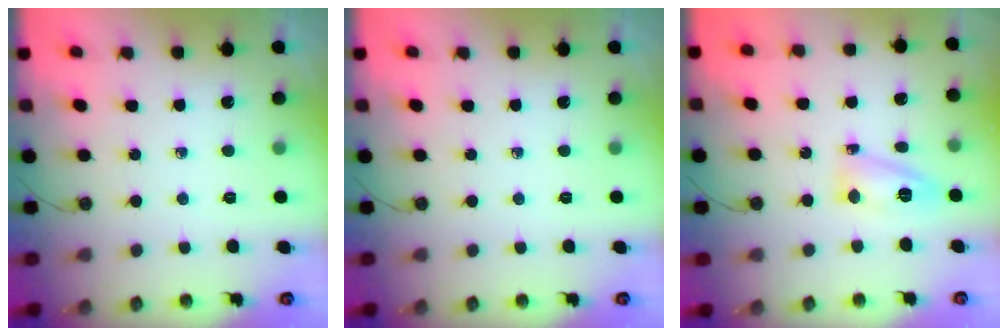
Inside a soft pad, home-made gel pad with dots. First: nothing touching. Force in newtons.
{"total": 0.0}
{"total": 10.2, "press": 10.2, "slide": 0.7}